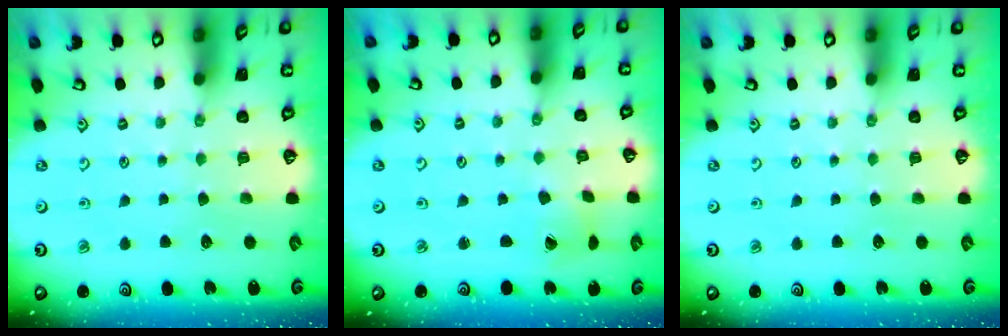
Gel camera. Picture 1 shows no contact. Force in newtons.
{"total": 1.6, "press": 1.5, "slide": 0.3}
{"total": 0.0}